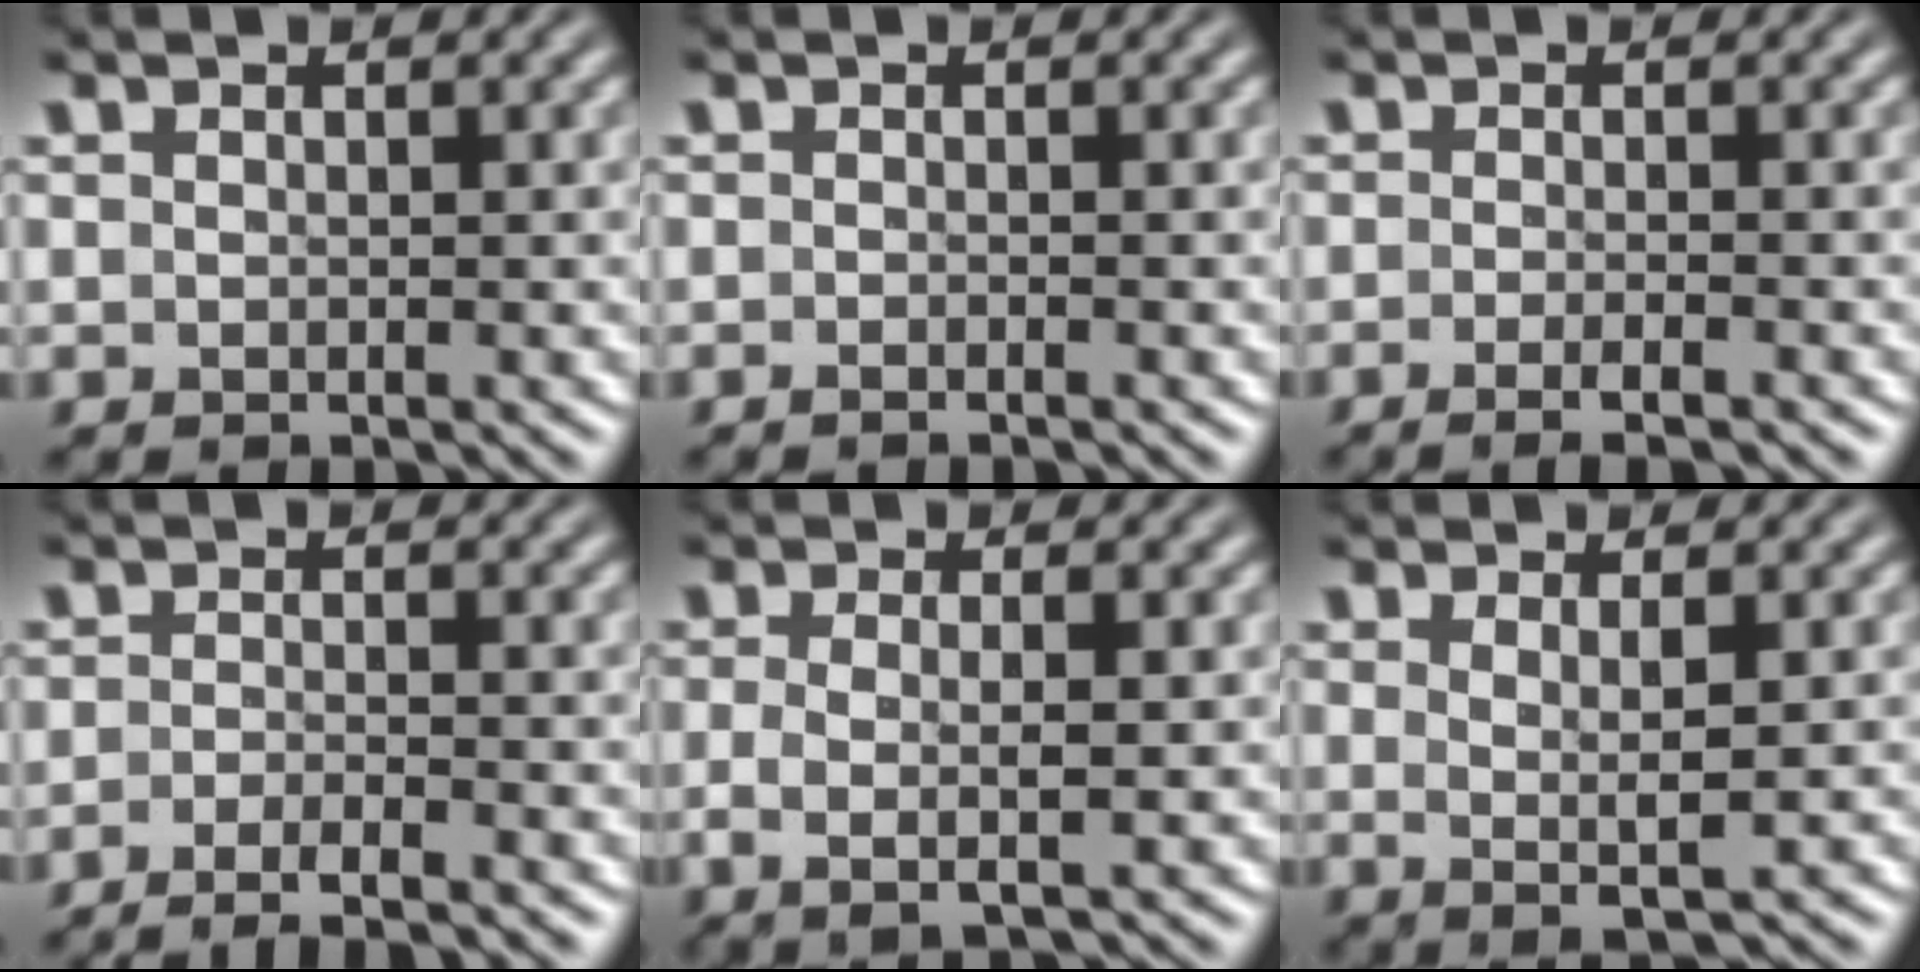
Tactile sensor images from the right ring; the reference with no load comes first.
{"total": 1.1, "force": [-1.0, -0.4, 0.3], "torque": [-0.002, 0.000, -0.018]}
{"total": 2.9, "force": [-2.4, 0.1, 1.5], "torque": [-0.030, -0.002, -0.041]}
{"total": 4.9, "force": [-4.4, 0.8, 2.1], "torque": [-0.032, -0.012, -0.065]}
{"total": 3.8, "force": [-0.8, 1.1, 3.6], "torque": [-0.074, -0.016, 0.000]}
{"total": 3.0, "force": [0.1, 0.1, 3.0], "torque": [-0.052, -0.013, 0.013]}